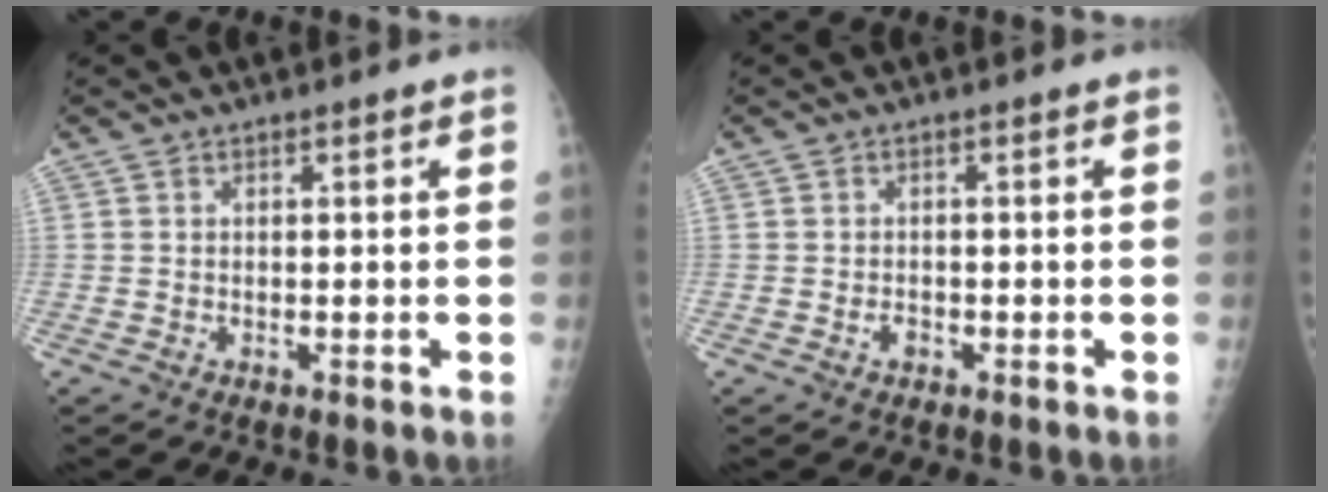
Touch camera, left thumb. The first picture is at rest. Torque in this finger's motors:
{"motor_torque": [-0.32, 0.03, 0.02, 0.01, 0.00]}